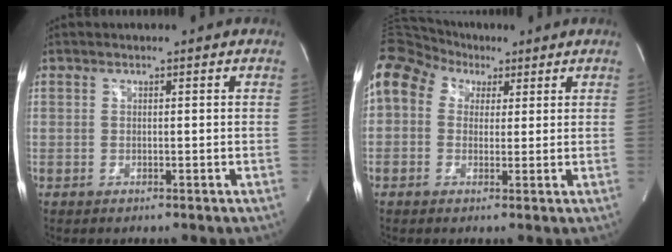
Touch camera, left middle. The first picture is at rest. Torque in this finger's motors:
{"motor_torque": [2.13, 0.01, 1.05, 0.21]}